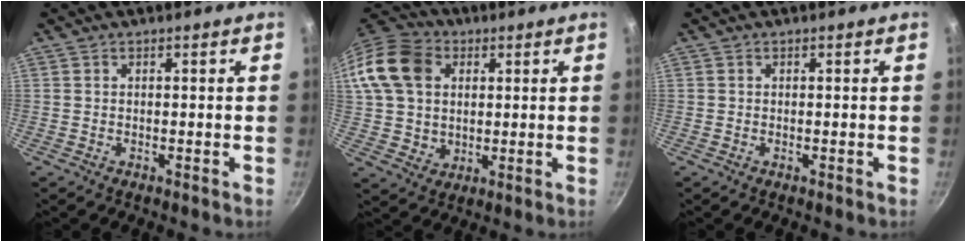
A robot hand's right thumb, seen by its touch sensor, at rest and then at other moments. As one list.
[{"total": 15.8, "force": [3.9, 12.5, 8.9], "torque": [-0.157, 0.009, 0.066]}, {"total": 0.0}]